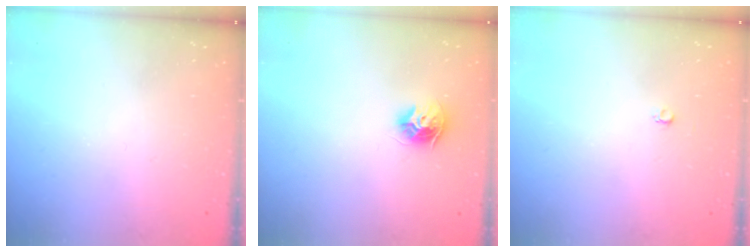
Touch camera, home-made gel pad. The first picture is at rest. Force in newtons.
{"total": 8.5, "press": 8.5, "slide": 0.4}
{"total": 2.6, "press": 2.6, "slide": 0.3}